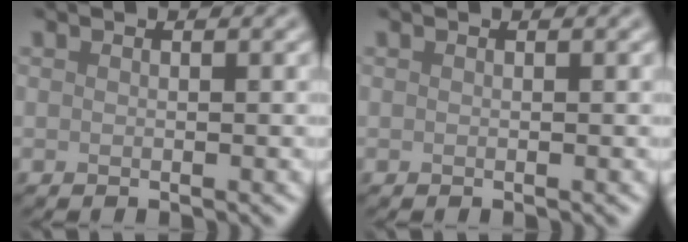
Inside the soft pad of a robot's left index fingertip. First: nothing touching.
{"total": 0.0}